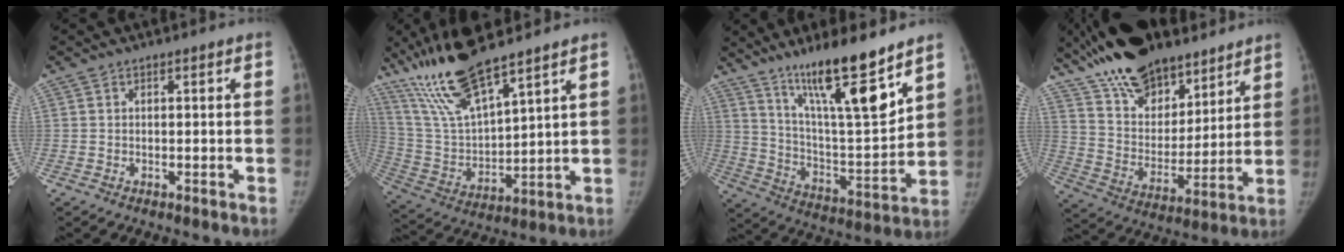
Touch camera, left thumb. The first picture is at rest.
{"total": 16.5, "force": [12.4, 3.1, 10.4], "torque": [-0.198, -0.055, 0.256]}
{"total": 18.9, "force": [13.0, 3.0, 13.4], "torque": [-0.196, -0.085, 0.228]}
{"total": 22.5, "force": [17.4, 10.2, 9.9], "torque": [-0.149, -0.063, 0.302]}